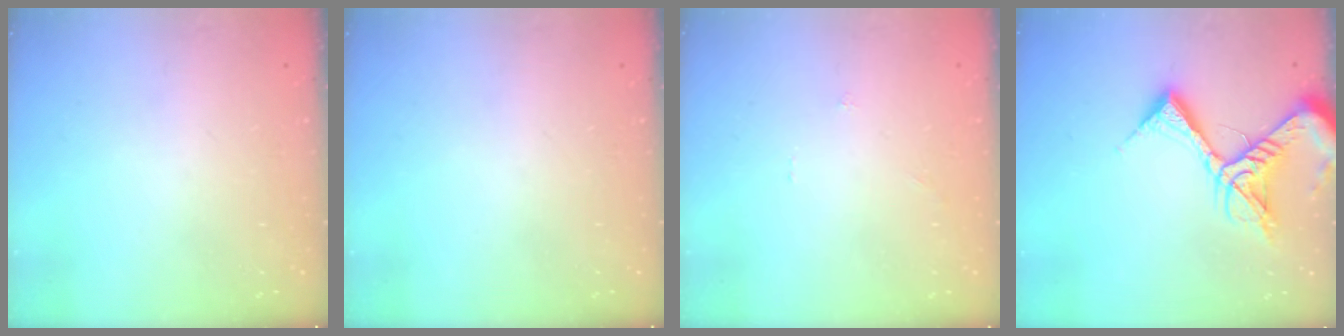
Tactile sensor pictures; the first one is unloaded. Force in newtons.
{"total": 0.0}
{"total": 0.0}
{"total": 14.2, "press": 14.1, "slide": 2.0}